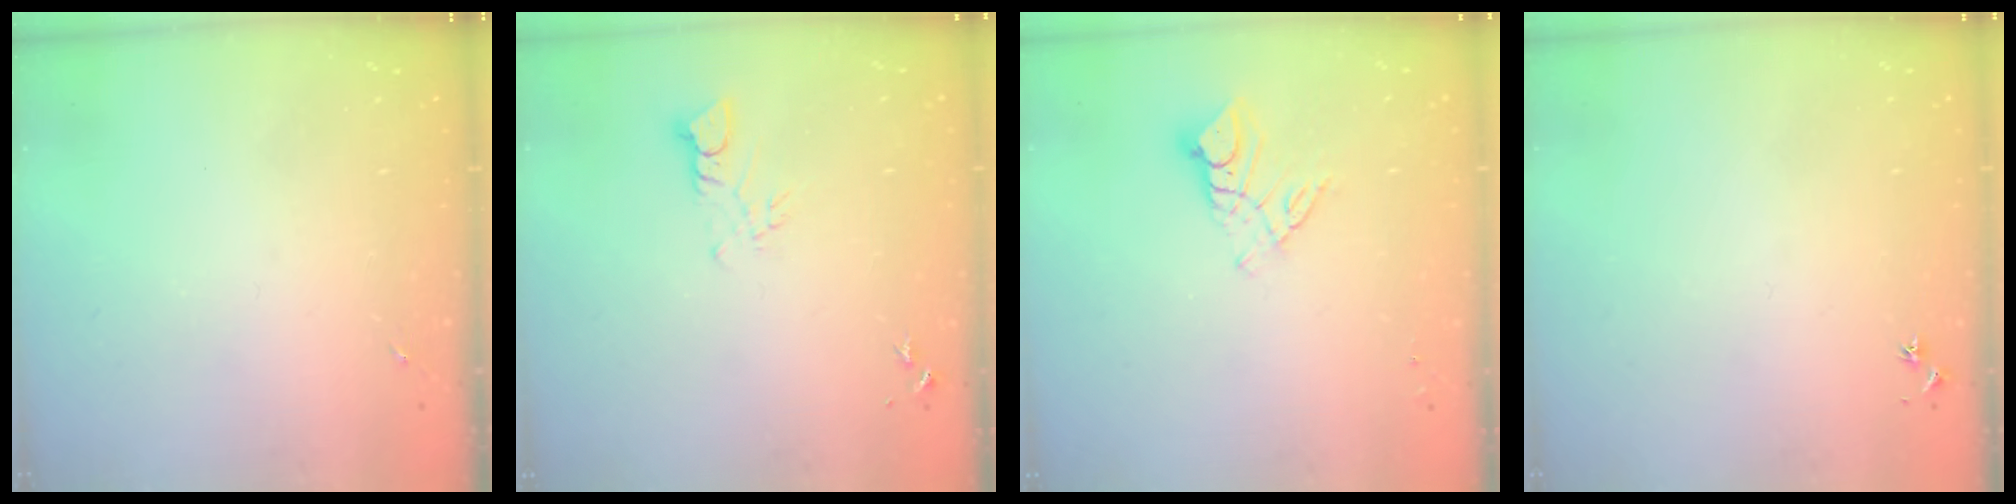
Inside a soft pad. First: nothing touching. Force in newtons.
{"total": 3.4, "press": 3.4, "slide": 0.2}
{"total": 9.2, "press": 9.1, "slide": 0.8}
{"total": 2.9, "press": 2.8, "slide": 0.3}